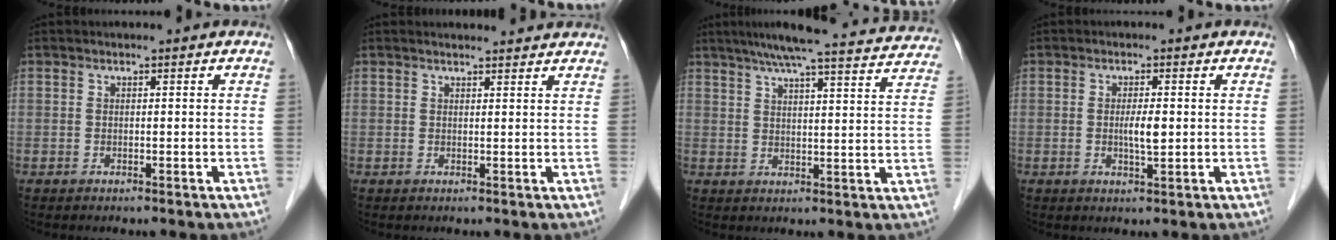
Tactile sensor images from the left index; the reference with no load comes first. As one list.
[{"total": 4.4, "force": [4.3, 0.6, 0.9], "torque": [-0.014, 0.012, 0.047]}, {"total": 21.9, "force": [20.1, 1.4, 8.5], "torque": [-0.127, -0.004, 0.247]}, {"total": 2.8, "force": [-0.1, 0.5, 2.7], "torque": [-0.051, -0.002, 0.000]}]